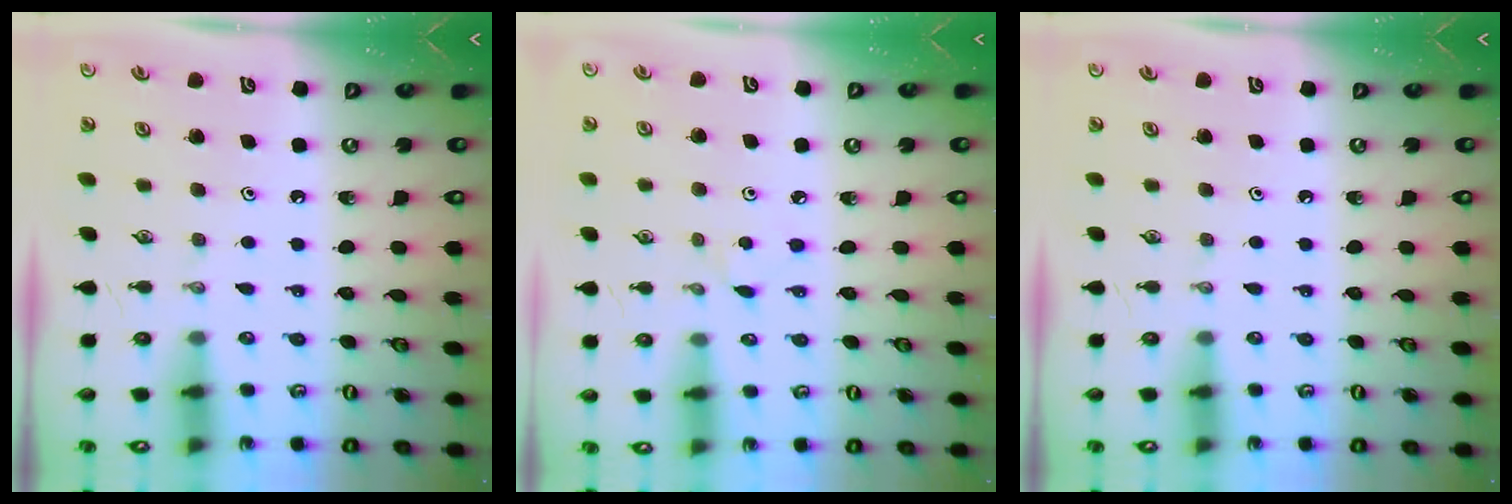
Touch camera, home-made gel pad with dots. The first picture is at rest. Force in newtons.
{"total": 2.3, "press": 2.3, "slide": 0.3}
{"total": 0.0}